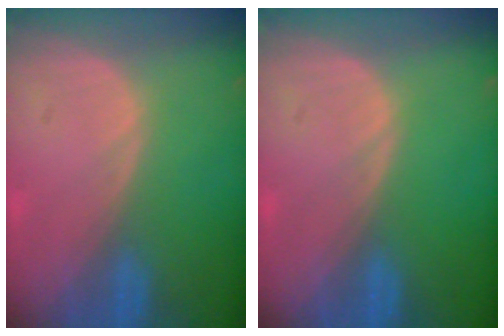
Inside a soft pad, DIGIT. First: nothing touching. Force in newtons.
{"total": 0.0}